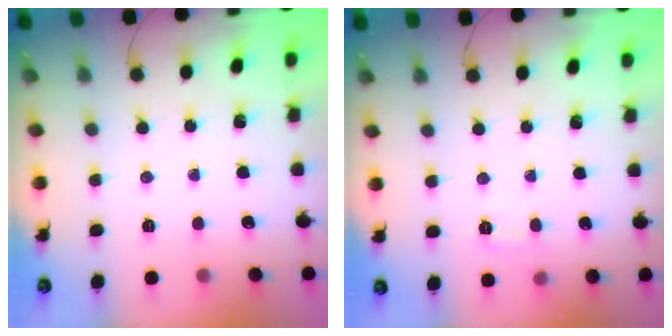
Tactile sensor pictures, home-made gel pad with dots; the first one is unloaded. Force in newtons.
{"total": 5.9, "press": 5.7, "slide": 1.6}